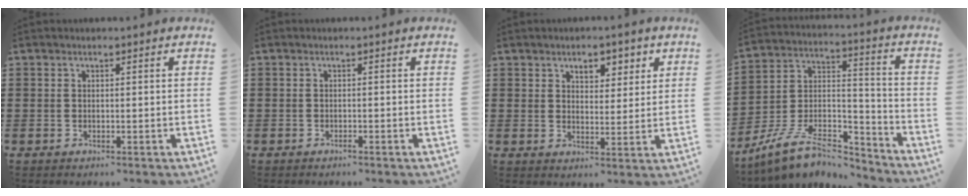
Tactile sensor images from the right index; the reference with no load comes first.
{"total": 0.6, "force": [-0.5, 0.0, 0.3], "torque": [-0.007, -0.001, -0.011]}
{"total": 4.1, "force": [2.4, 2.5, 2.1], "torque": [-0.030, 0.003, 0.035]}
{"total": 10.2, "force": [-8.3, 3.6, 4.8], "torque": [-0.103, 0.017, -0.164]}